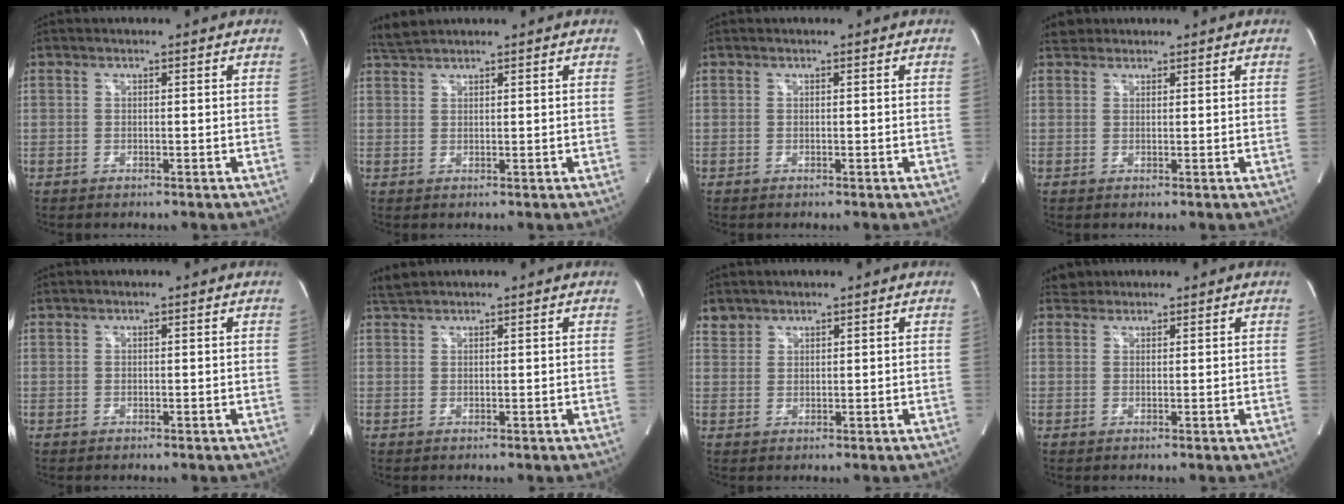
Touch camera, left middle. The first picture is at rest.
{"total": 2.3, "force": [2.2, -0.2, 0.3], "torque": [-0.017, 0.013, 0.050]}
{"total": 0.0}
{"total": 1.8, "force": [1.5, 0.9, -0.1], "torque": [-0.002, 0.013, 0.022]}
{"total": 0.0}
{"total": 1.7, "force": [1.7, -0.4, 0.3], "torque": [-0.013, 0.013, 0.039]}
{"total": 2.1, "force": [1.8, 1.0, -0.3], "torque": [0.008, 0.009, 0.035]}
{"total": 1.7, "force": [1.5, 0.7, -0.4], "torque": [0.002, 0.010, 0.024]}